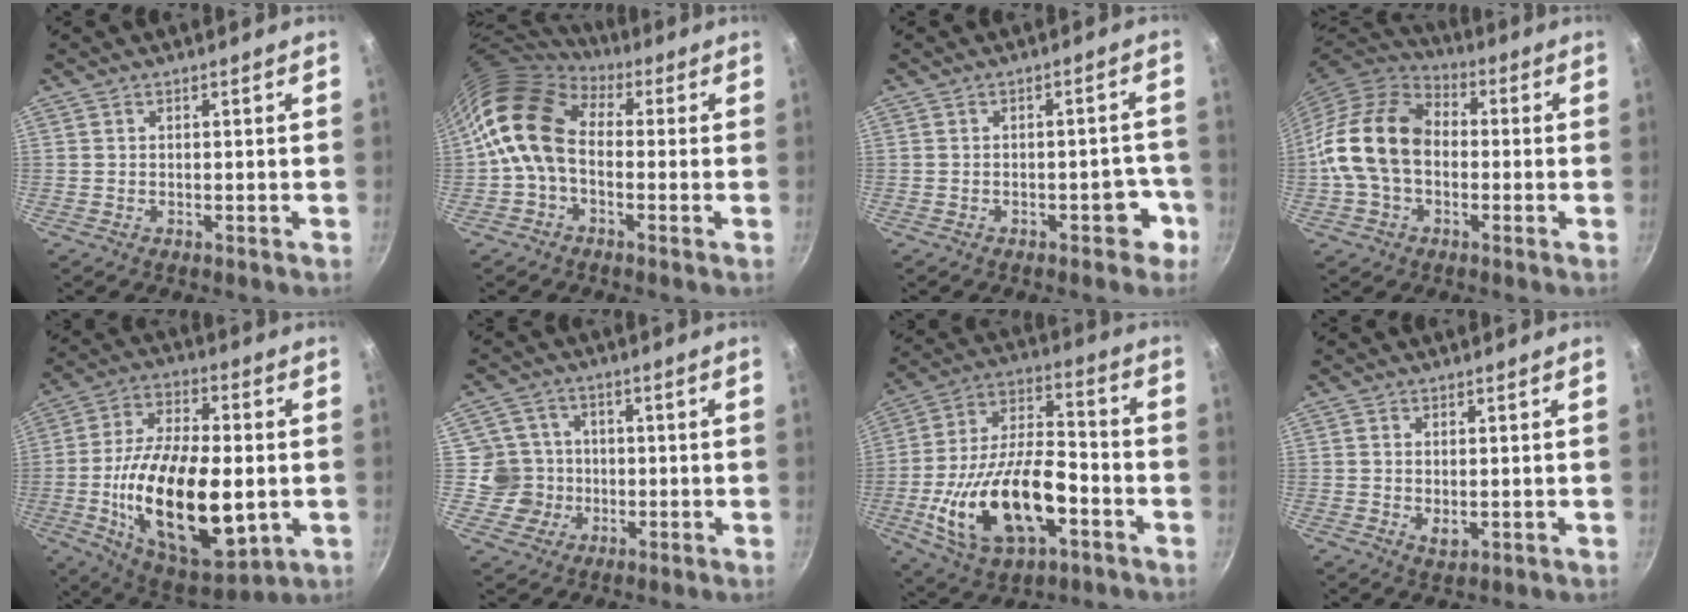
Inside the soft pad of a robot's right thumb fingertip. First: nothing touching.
{"total": 12.9, "force": [0.1, 9.0, 9.2], "torque": [-0.154, 0.026, -0.022]}
{"total": 4.8, "force": [-2.4, 2.7, 3.2], "torque": [-0.004, 0.030, -0.025]}
{"total": 16.7, "force": [-0.9, 12.0, 11.6], "torque": [-0.197, 0.036, -0.029]}
{"total": 25.6, "force": [-3.6, 12.6, 22.0], "torque": [-0.374, 0.007, -0.052]}
{"total": 7.1, "force": [-0.6, 7.1, 0.4], "torque": [0.043, 0.014, -0.017]}
{"total": 22.8, "force": [-7.0, 11.8, 18.3], "torque": [-0.331, 0.035, -0.118]}
{"total": 2.6, "force": [0.1, 1.6, 2.1], "torque": [-0.034, -0.007, 0.004]}